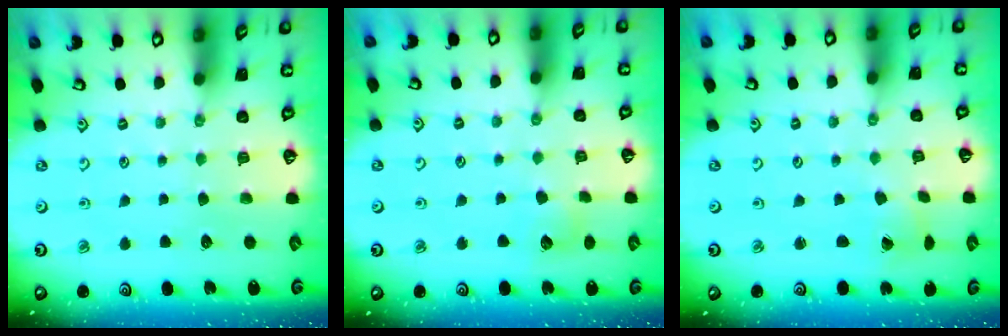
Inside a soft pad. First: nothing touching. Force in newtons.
{"total": 6.3, "press": 6.3, "slide": 0.5}
{"total": 1.6, "press": 1.6, "slide": 0.1}